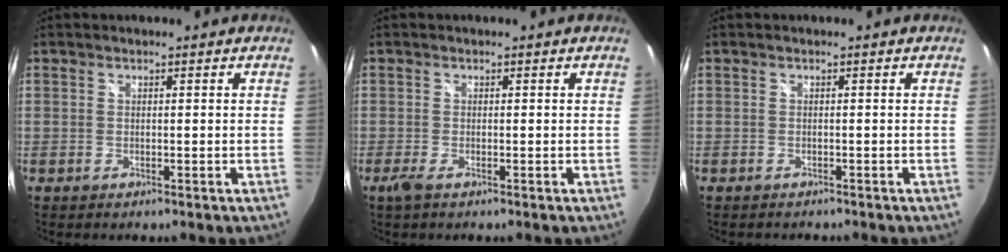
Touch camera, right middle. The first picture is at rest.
{"total": 1.6, "force": [-0.8, 0.0, 1.3], "torque": [-0.028, -0.006, -0.018]}
{"total": 1.6, "force": [-1.5, 0.5, 0.4], "torque": [-0.013, -0.009, -0.021]}